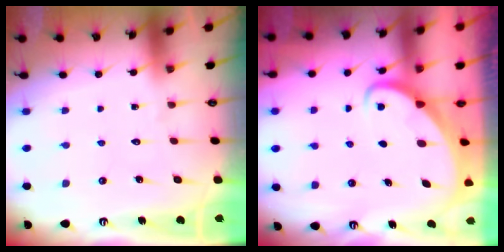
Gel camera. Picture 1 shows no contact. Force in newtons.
{"total": 2.4, "press": 2.4, "slide": 0.2}